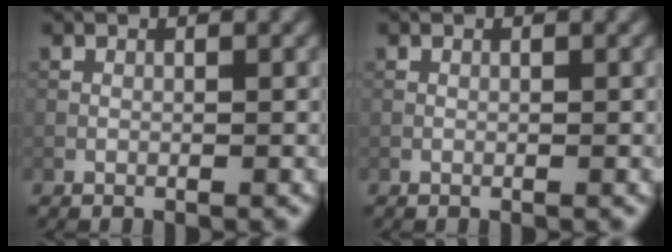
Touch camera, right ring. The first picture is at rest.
{"total": 0.0}